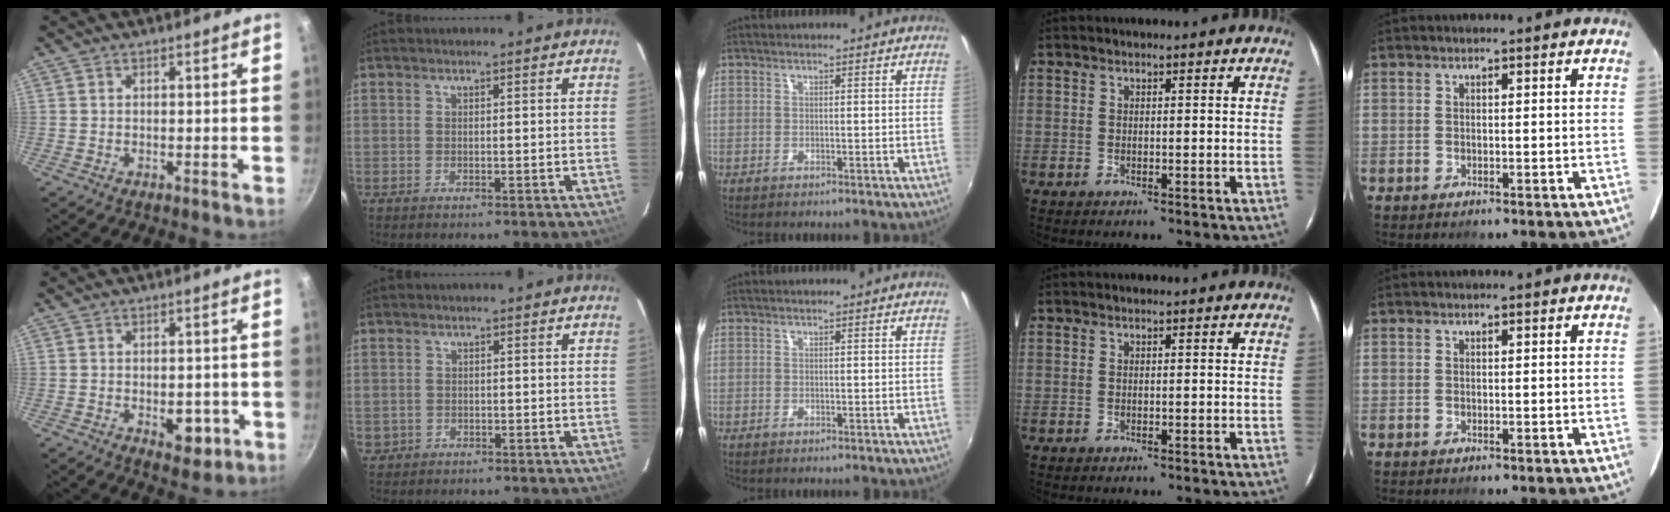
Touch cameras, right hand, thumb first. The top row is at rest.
{"thumb": {"total": 6.2, "force": [-1.8, 3.7, 4.6], "torque": [-0.032, 0.005, -0.017]}, "index": {"total": 1.9, "force": [-0.3, 1.8, 0.2], "torque": [-0.006, 0.001, 0.000]}}